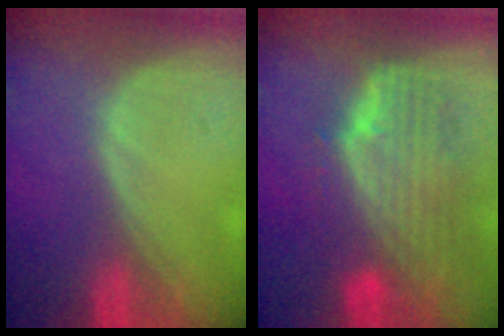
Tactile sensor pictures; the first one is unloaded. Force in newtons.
{"total": 10.2, "press": 8.9, "slide": 4.9}